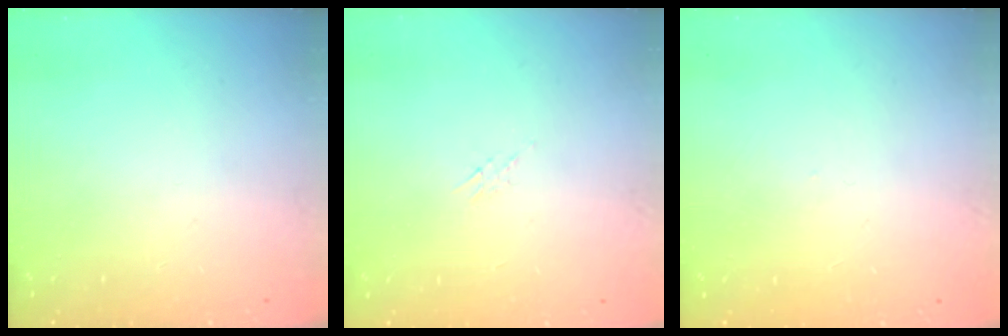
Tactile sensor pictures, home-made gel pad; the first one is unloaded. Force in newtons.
{"total": 2.6, "press": 2.6, "slide": 0.2}
{"total": 0.0}